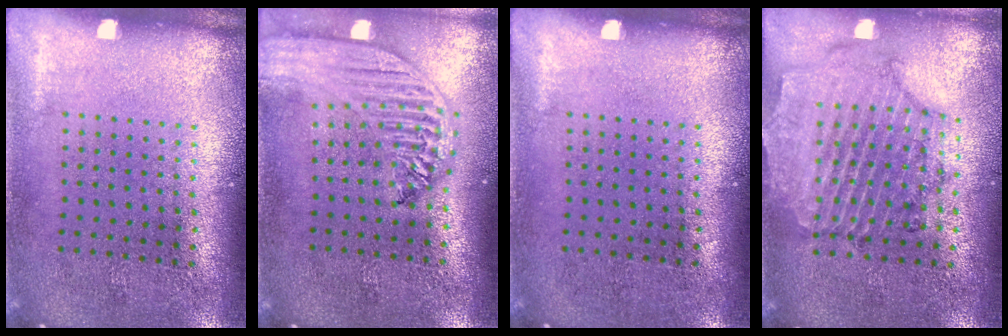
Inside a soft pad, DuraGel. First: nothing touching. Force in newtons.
{"total": 2.6, "press": 2.1, "slide": 1.5}
{"total": 0.0}
{"total": 1.0, "press": 1.0, "slide": 0.3}